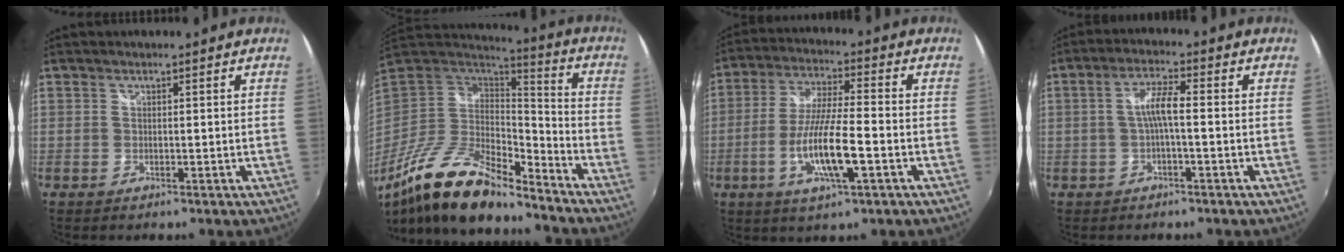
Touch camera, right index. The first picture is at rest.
{"total": 20.8, "force": [-15.2, 6.5, 12.5], "torque": [-0.244, -0.027, -0.275]}
{"total": 12.2, "force": [-4.0, 2.0, 11.3], "torque": [-0.225, -0.011, -0.075]}
{"total": 4.3, "force": [-0.8, 0.5, 4.2], "torque": [-0.085, 0.009, -0.015]}